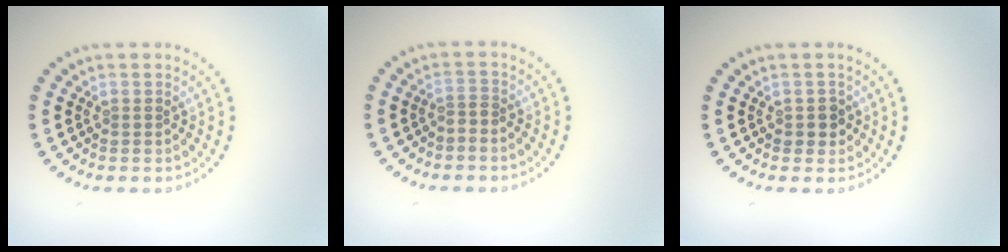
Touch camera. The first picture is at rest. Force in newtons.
{"total": 0.7, "press": 0.3, "slide": 0.6}
{"total": 1.5, "press": 1.3, "slide": 0.6}